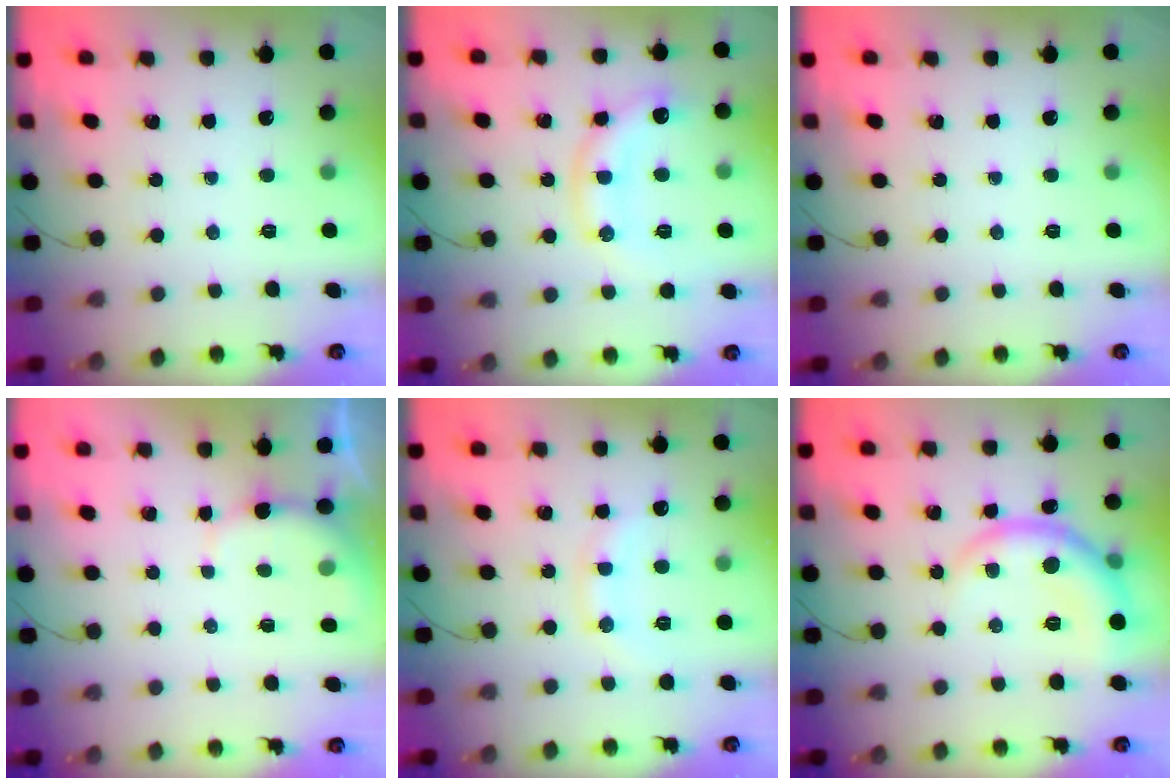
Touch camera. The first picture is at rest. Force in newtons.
{"total": 11.1, "press": 11.1, "slide": 1.1}
{"total": 0.0}
{"total": 2.8, "press": 2.7, "slide": 0.7}
{"total": 8.1, "press": 8.0, "slide": 1.0}
{"total": 10.5, "press": 10.4, "slide": 0.9}